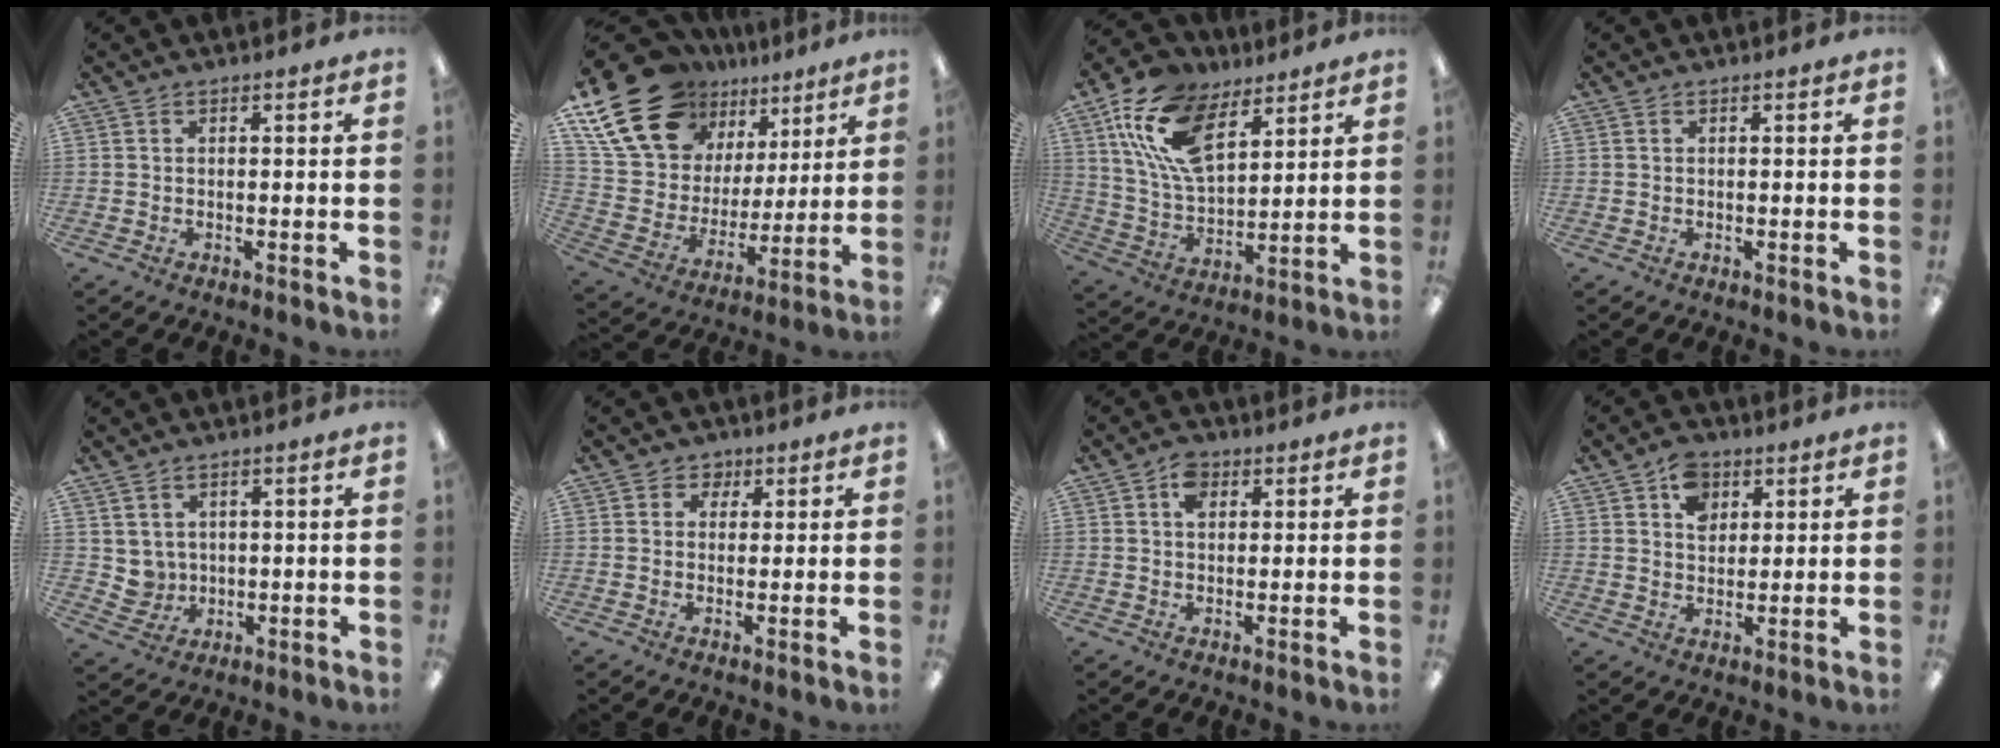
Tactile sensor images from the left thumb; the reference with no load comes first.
{"total": 22.9, "force": [15.2, 13.7, 10.2], "torque": [-0.202, -0.087, 0.289]}
{"total": 18.2, "force": [9.3, 9.9, 12.1], "torque": [-0.251, -0.021, 0.168]}
{"total": 0.0}
{"total": 4.2, "force": [2.3, 3.5, 0.0], "torque": [-0.009, -0.008, 0.044]}
{"total": 3.0, "force": [1.5, 2.6, 0.5], "torque": [-0.002, -0.003, 0.023]}
{"total": 4.5, "force": [1.9, 3.1, 2.6], "torque": [-0.041, -0.001, 0.032]}
{"total": 7.1, "force": [3.6, 5.2, 3.2], "torque": [-0.046, 0.000, 0.064]}